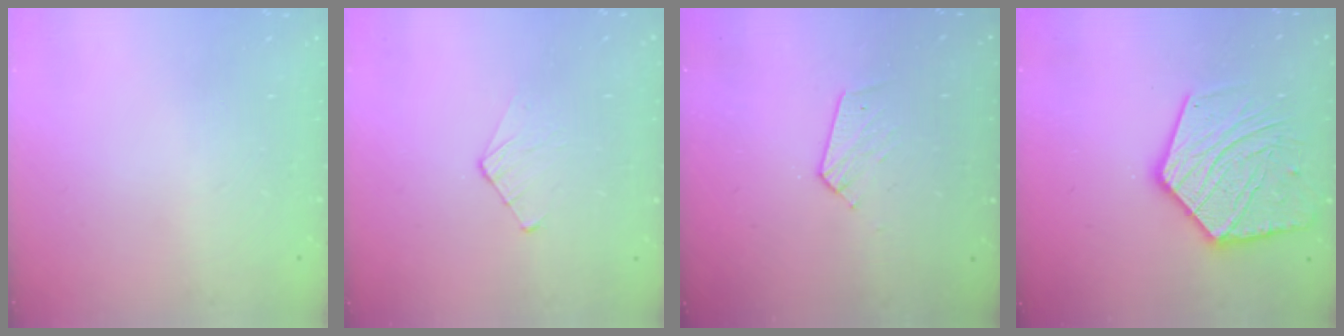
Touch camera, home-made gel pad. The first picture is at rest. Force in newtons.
{"total": 3.5, "press": 3.4, "slide": 0.3}
{"total": 5.5, "press": 5.5, "slide": 0.5}
{"total": 19.2, "press": 19.1, "slide": 1.4}